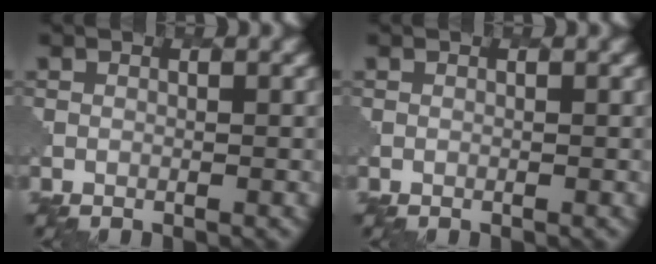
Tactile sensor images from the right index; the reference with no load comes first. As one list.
[{"total": 0.0}]